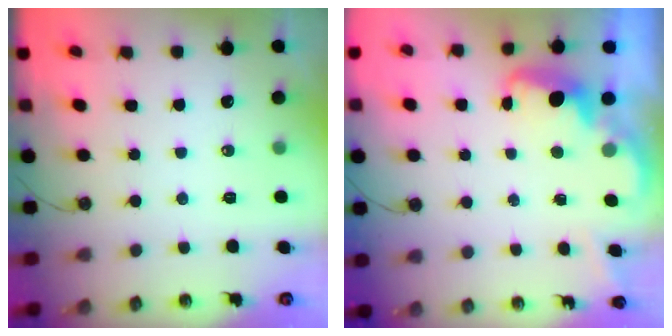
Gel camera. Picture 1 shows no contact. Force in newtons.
{"total": 2.7, "press": 2.6, "slide": 0.7}